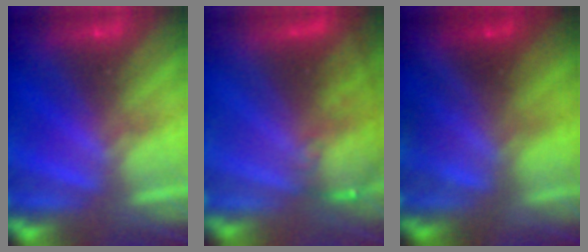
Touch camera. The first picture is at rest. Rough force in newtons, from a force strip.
{"total": 3.2}
{"total": 1.4}